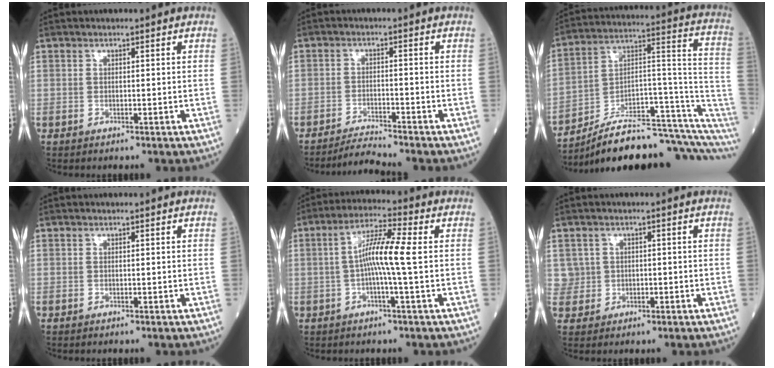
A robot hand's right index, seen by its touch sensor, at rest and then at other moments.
{"total": 3.7, "force": [-3.5, -1.4, 0.2], "torque": [-0.010, -0.018, -0.062]}
{"total": 19.9, "force": [-14.9, 4.3, 12.5], "torque": [-0.125, 0.067, -0.224]}
{"total": 0.0}
{"total": 7.4, "force": [0.0, -0.4, 7.4], "torque": [-0.139, 0.013, -0.008]}
{"total": 3.0, "force": [0.3, 3.0, -0.1], "torque": [0.012, 0.011, 0.012]}